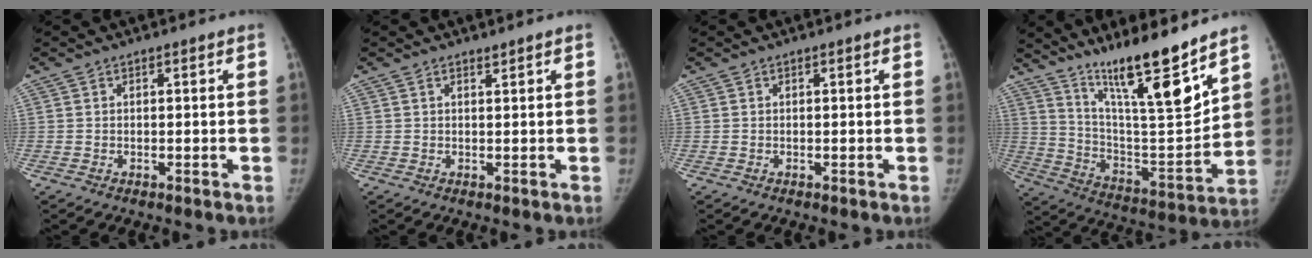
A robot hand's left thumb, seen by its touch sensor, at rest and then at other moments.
{"total": 0.6, "force": [0.5, 0.0, 0.1], "torque": [-0.005, -0.005, 0.011]}
{"total": 0.0}
{"total": 19.8, "force": [14.5, 2.4, 13.4], "torque": [-0.184, -0.096, 0.256]}